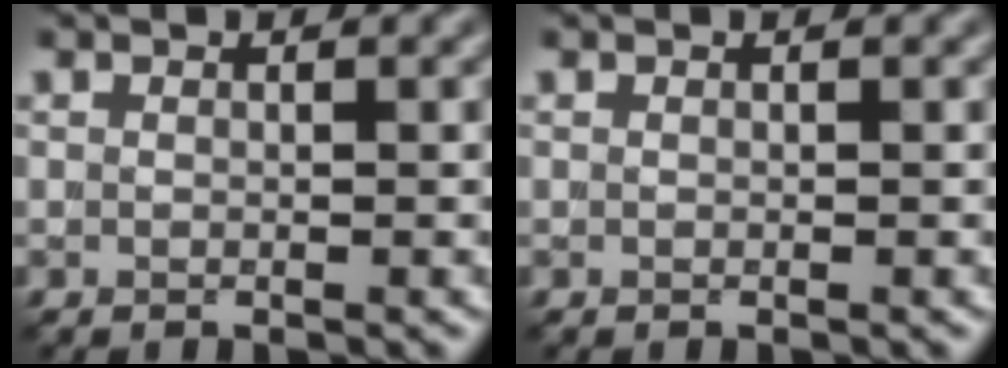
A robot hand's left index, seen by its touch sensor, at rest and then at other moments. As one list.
[{"total": 0.0}]